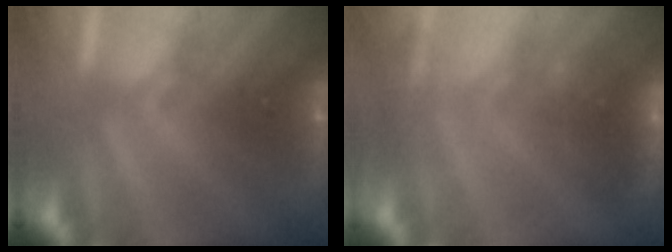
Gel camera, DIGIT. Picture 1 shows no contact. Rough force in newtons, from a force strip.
{"total": 3.2}